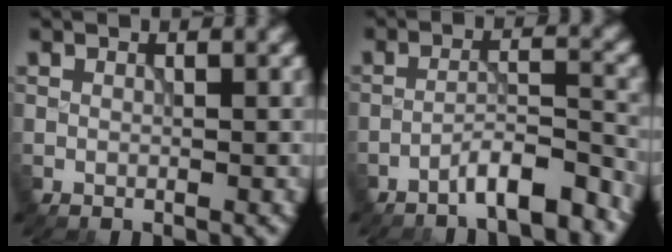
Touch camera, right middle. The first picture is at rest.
{"total": 5.1, "force": [-4.0, 0.9, 3.1], "torque": [-0.044, 0.012, -0.068]}